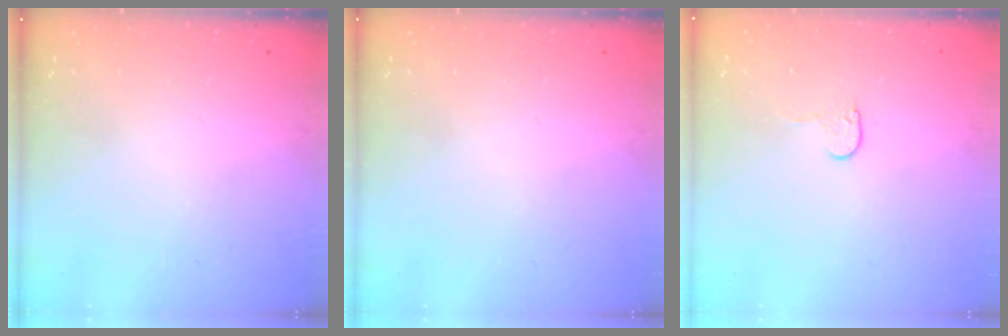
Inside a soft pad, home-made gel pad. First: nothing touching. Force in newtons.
{"total": 0.0}
{"total": 3.8, "press": 3.8, "slide": 0.4}